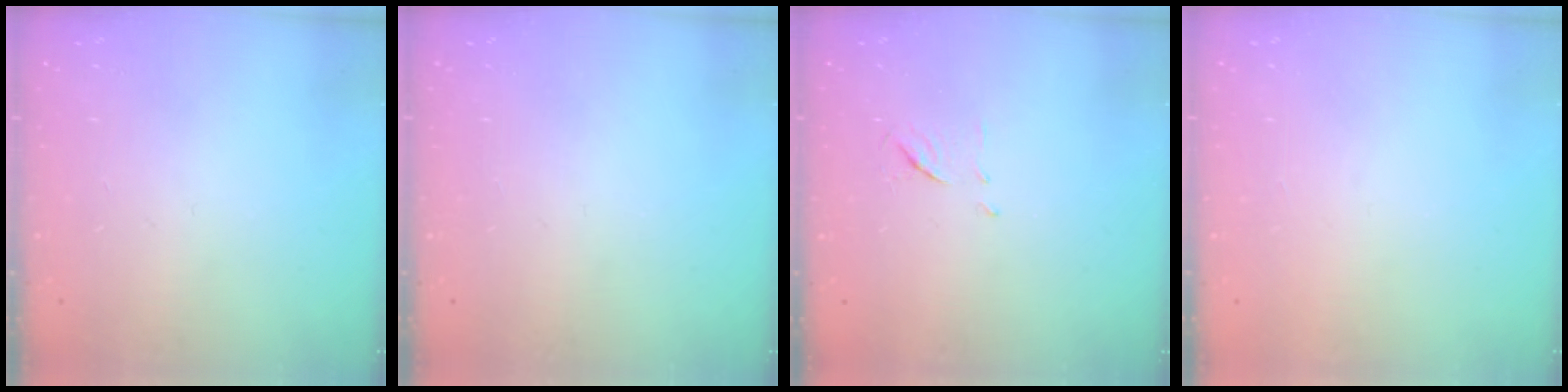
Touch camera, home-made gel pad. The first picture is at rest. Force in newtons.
{"total": 0.0}
{"total": 6.4, "press": 6.4, "slide": 0.4}
{"total": 1.6, "press": 1.6, "slide": 0.1}